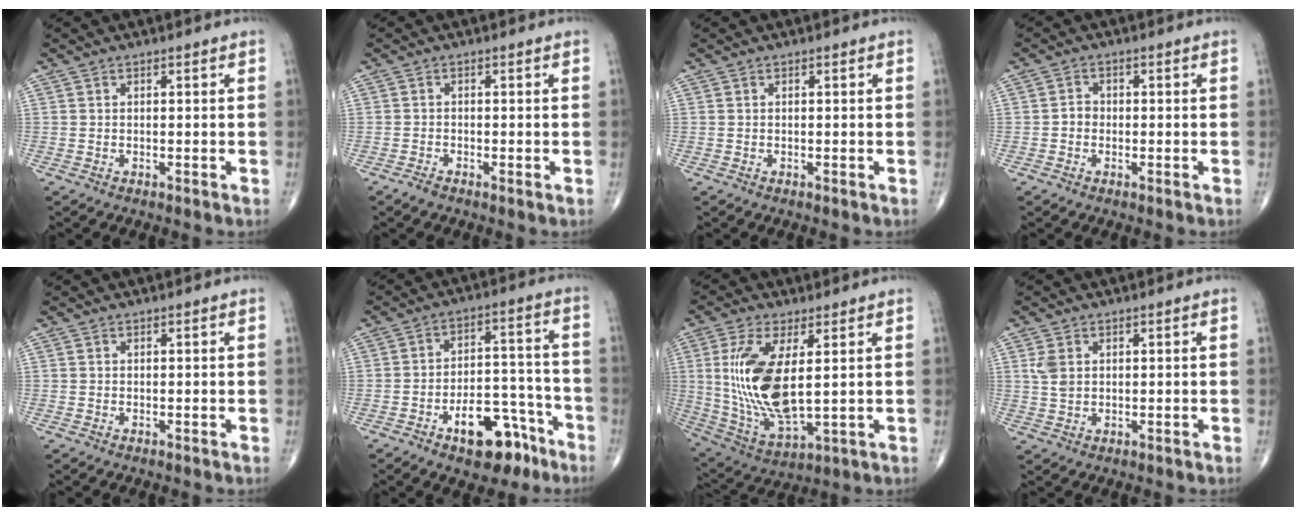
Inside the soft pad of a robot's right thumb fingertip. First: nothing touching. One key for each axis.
{"total": 1.4, "fx": -0.9, "fy": 0.4, "fz": 1.0, "tx": -0.019, "ty": -0.003, "tz": -0.024}
{"total": 0.0}
{"total": 1.8, "fx": -0.5, "fy": 1.6, "fz": 0.8, "tx": -0.002, "ty": 0.007, "tz": -0.013}
{"total": 0.0}
{"total": 12.9, "fx": -7.6, "fy": 6.6, "fz": 8.1, "tx": -0.084, "ty": 0.070, "tz": -0.109}
{"total": 16.4, "fx": 2.4, "fy": 6.7, "fz": 14.8, "tx": -0.307, "ty": -0.023, "tz": 0.059}
{"total": 3.2, "fx": 1.0, "fy": 2.3, "fz": 2.1, "tx": -0.038, "ty": 0.001, "tz": 0.025}